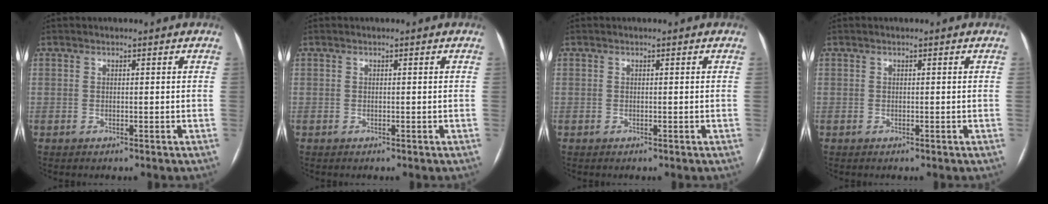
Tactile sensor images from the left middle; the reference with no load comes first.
{"total": 0.0}
{"total": 0.0}
{"total": 0.0}